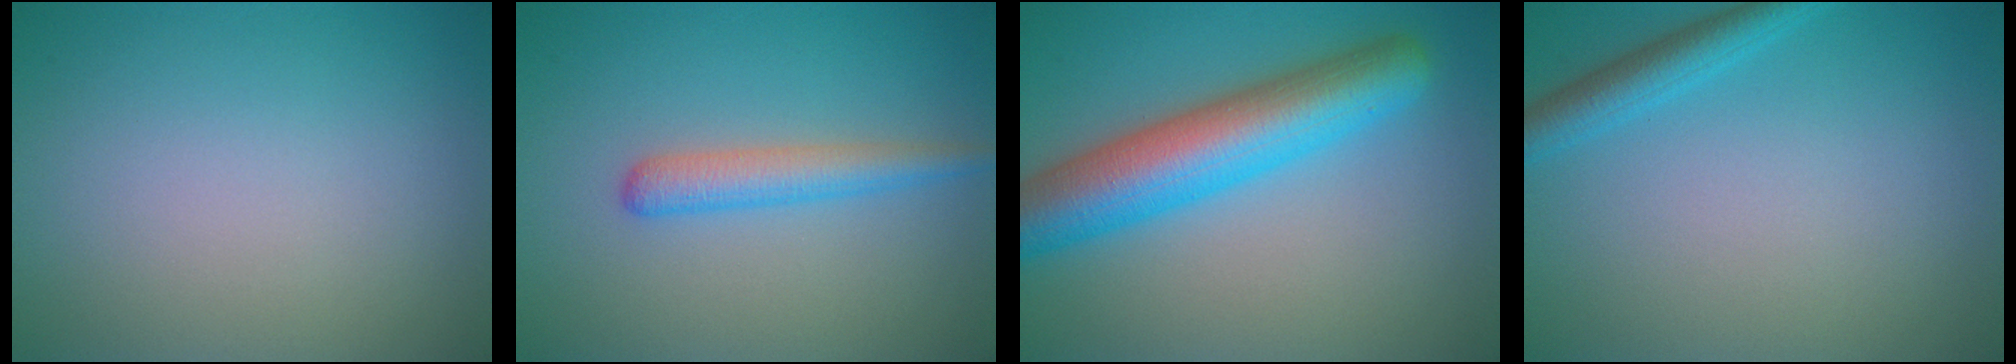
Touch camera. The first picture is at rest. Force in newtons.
{"total": 2.7, "press": 2.7, "slide": 0.1}
{"total": 8.5, "press": 8.5, "slide": 0.2}
{"total": 2.7, "press": 2.7, "slide": 0.2}